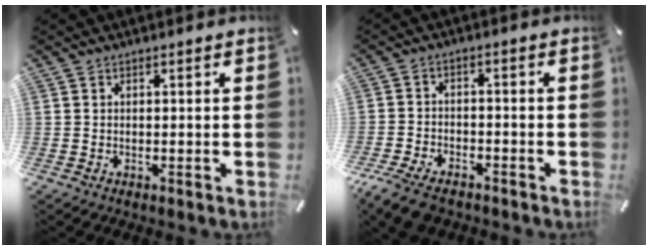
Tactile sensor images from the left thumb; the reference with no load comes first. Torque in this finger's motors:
{"motor_torque": [0.28, 0.91, 0.11, 0.13, 0.15]}